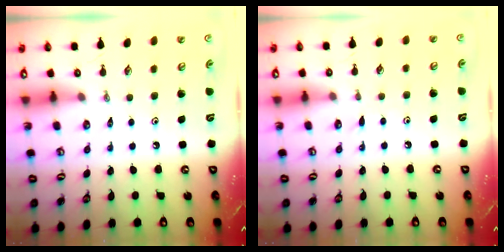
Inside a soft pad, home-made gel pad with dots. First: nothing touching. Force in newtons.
{"total": 2.3, "press": 2.2, "slide": 0.4}